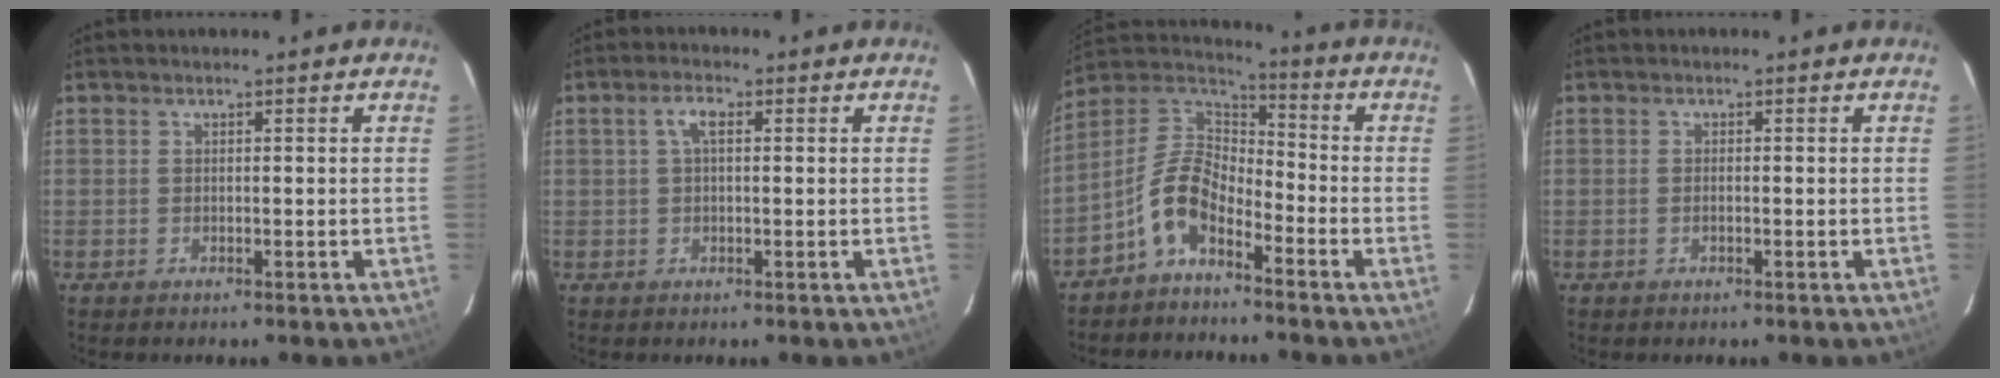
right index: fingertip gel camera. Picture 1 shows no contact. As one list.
[{"total": 2.7, "force": [0.7, 1.1, 2.4], "torque": [-0.050, 0.010, 0.013]}, {"total": 9.6, "force": [-5.5, 4.7, 6.3], "torque": [-0.138, 0.026, -0.117]}, {"total": 0.7, "force": [-0.3, 0.2, 0.6], "torque": [-0.014, 0.001, -0.007]}]